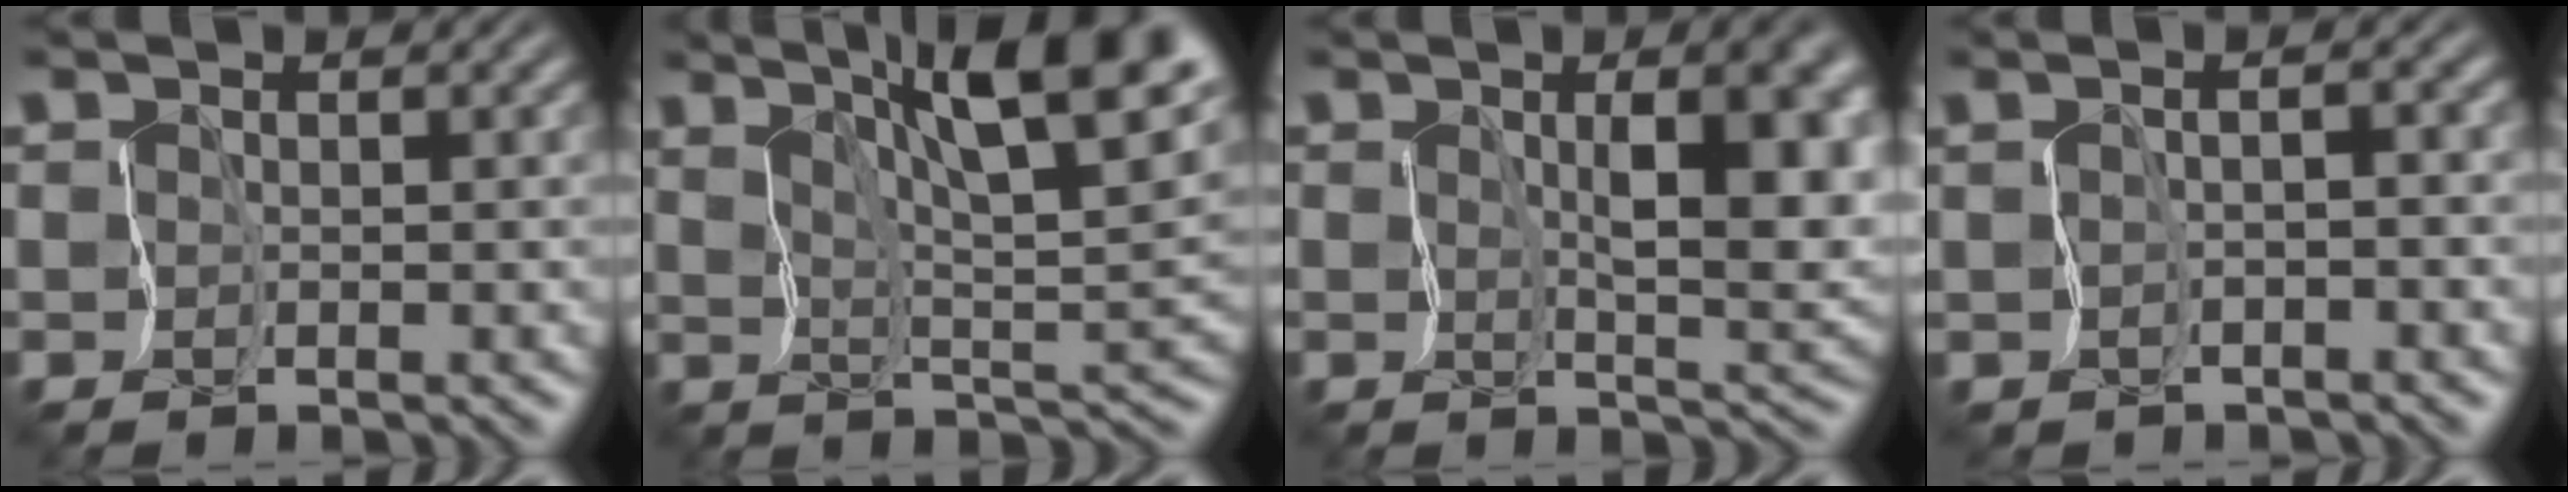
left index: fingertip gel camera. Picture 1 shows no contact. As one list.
[{"total": 11.7, "force": [7.1, 1.8, 9.0], "torque": [-0.133, 0.009, 0.103]}, {"total": 8.4, "force": [1.6, 3.4, 7.5], "torque": [-0.105, -0.004, 0.027]}, {"total": 1.0, "force": [-0.8, -0.3, 0.4], "torque": [-0.014, -0.001, -0.013]}]